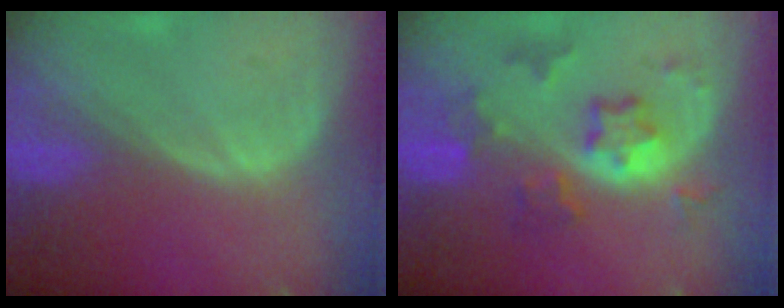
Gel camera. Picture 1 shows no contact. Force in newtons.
{"total": 7.2, "press": 6.5, "slide": 3.2}